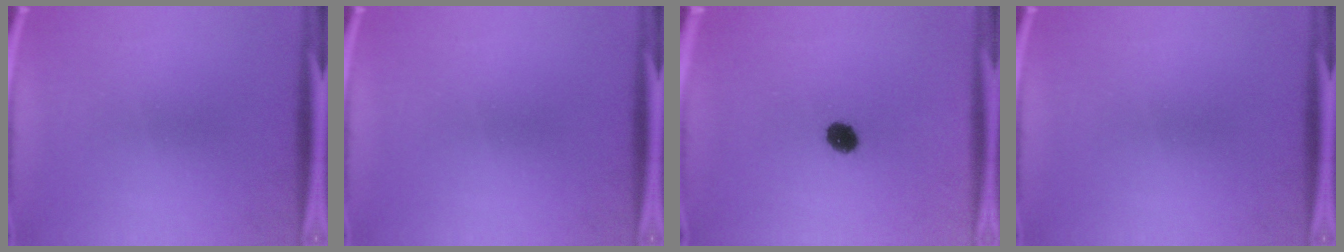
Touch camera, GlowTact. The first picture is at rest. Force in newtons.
{"total": 0.0}
{"total": 4.7}
{"total": 0.0}